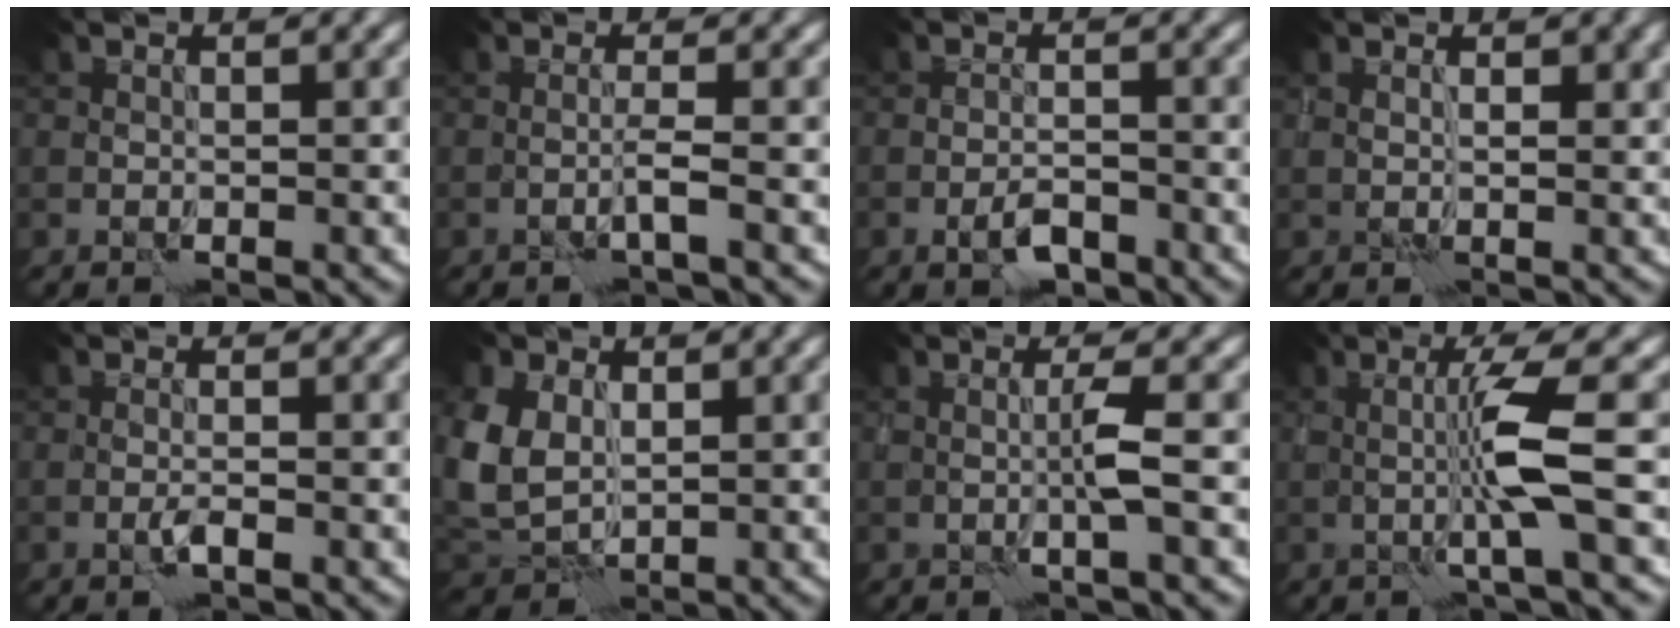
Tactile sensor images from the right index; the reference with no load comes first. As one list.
[{"total": 1.1, "force": [-0.2, -0.5, 1.0], "torque": [-0.018, 0.004, -0.007]}, {"total": 2.2, "force": [-1.3, 0.8, 1.5], "torque": [-0.027, -0.001, -0.024]}, {"total": 1.8, "force": [1.0, 0.8, 1.2], "torque": [-0.017, -0.005, 0.020]}, {"total": 0.7, "force": [-0.2, -0.2, 0.6], "torque": [-0.012, 0.001, -0.006]}, {"total": 5.6, "force": [1.4, 4.2, 3.5], "torque": [-0.101, -0.004, 0.021]}, {"total": 1.8, "force": [0.1, -0.4, 1.7], "torque": [-0.034, -0.002, -0.001]}, {"total": 4.2, "force": [0.2, -0.2, 4.2], "torque": [-0.082, 0.002, 0.001]}]